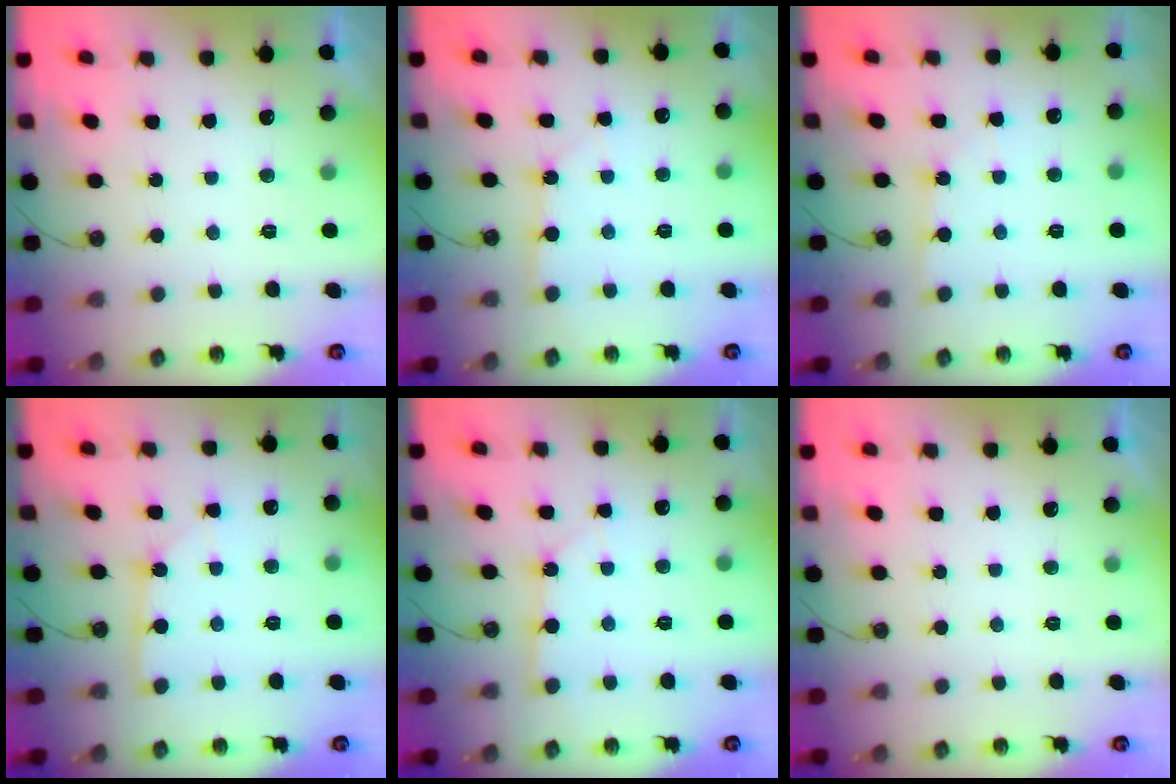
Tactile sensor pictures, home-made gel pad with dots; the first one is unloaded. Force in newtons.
{"total": 2.4, "press": 2.3, "slide": 0.3}
{"total": 2.4, "press": 2.4, "slide": 0.3}
{"total": 2.0, "press": 2.0, "slide": 0.3}
{"total": 2.9, "press": 2.9, "slide": 0.3}
{"total": 0.0}